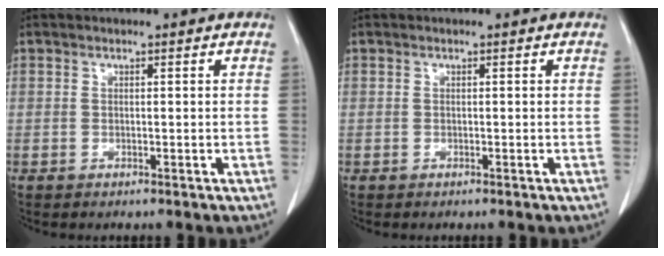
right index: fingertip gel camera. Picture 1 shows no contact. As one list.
[{"total": 0.0}]